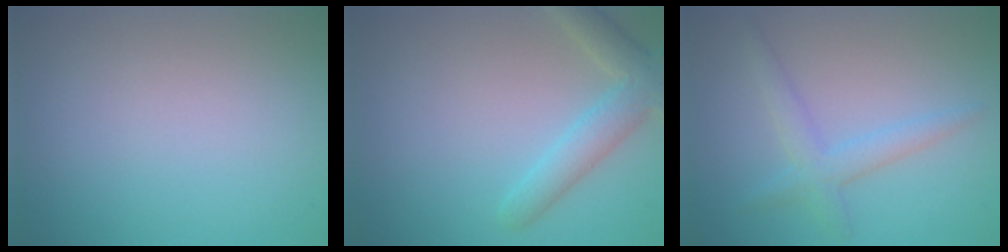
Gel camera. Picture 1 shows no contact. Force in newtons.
{"total": 3.8, "press": 3.8, "slide": 0.1}
{"total": 2.5, "press": 2.5, "slide": 0.1}